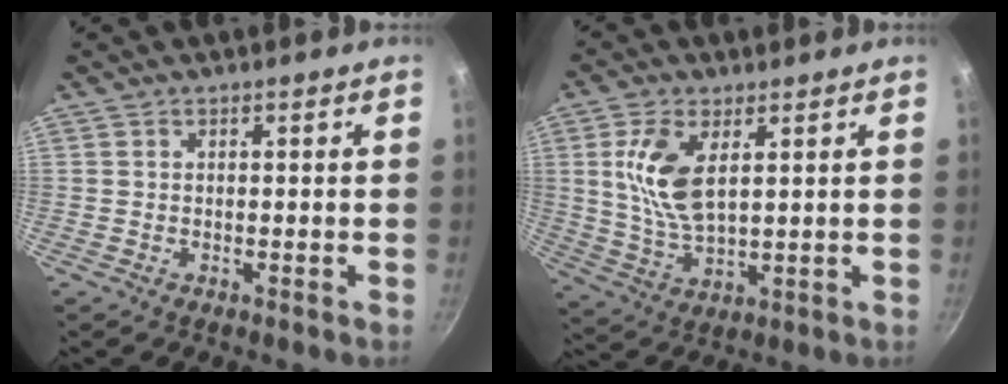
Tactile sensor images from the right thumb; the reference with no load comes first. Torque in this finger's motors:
{"motor_torque": [-0.29, 0.54, 1.00, 0.43, 0.09]}